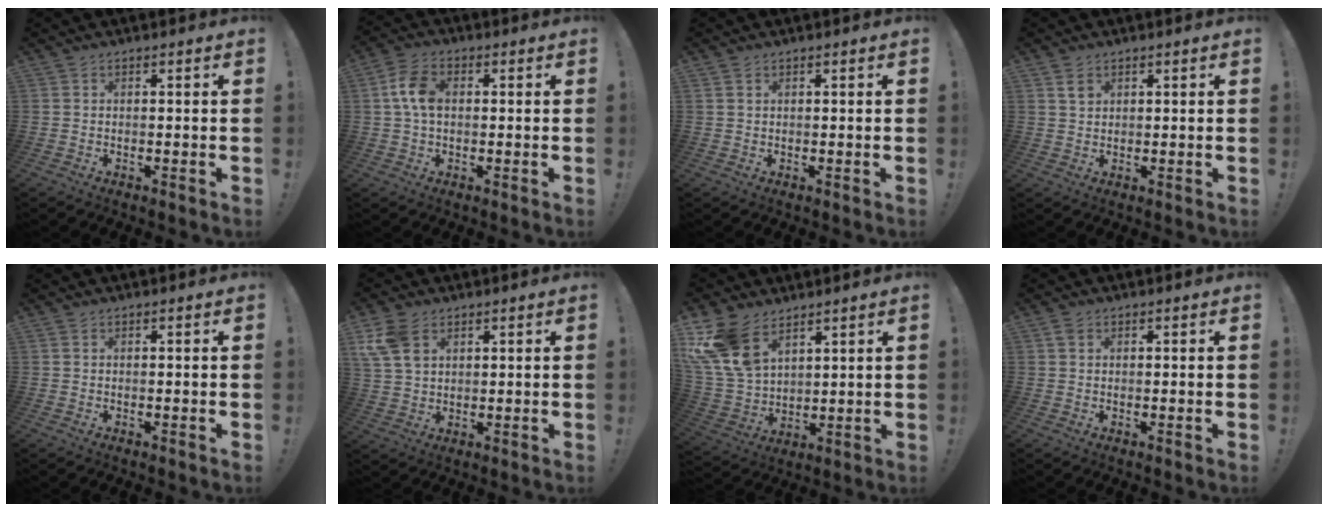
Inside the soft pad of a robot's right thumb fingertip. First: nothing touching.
{"total": 8.6, "force": [0.9, 5.8, 6.3], "torque": [-0.111, 0.010, 0.019]}
{"total": 1.2, "force": [0.7, 0.8, 0.5], "torque": [-0.003, -0.002, 0.013]}
{"total": 2.6, "force": [1.6, 1.8, 1.1], "torque": [0.000, -0.009, 0.026]}
{"total": 0.0}
{"total": 9.5, "force": [4.2, 6.4, 5.6], "torque": [-0.111, -0.008, 0.086]}
{"total": 15.5, "force": [9.2, 9.3, 8.4], "torque": [-0.173, -0.054, 0.180]}
{"total": 1.7, "force": [0.9, 1.2, 0.8], "torque": [-0.009, 0.002, 0.015]}